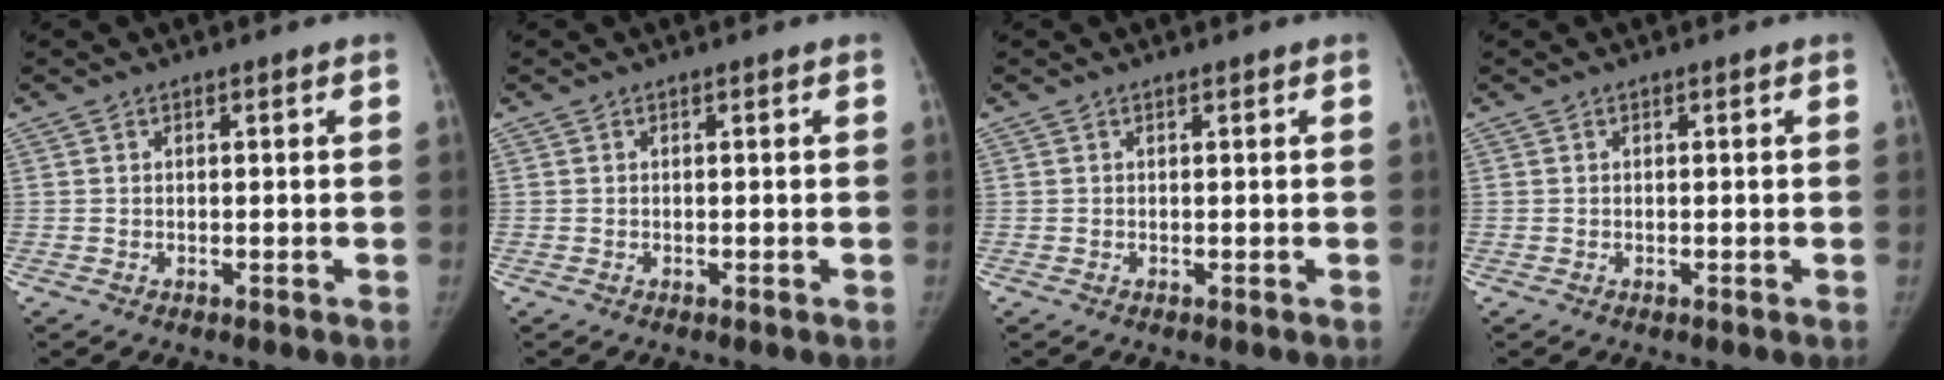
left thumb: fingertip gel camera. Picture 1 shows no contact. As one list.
[{"total": 0.0}, {"total": 0.0}, {"total": 0.0}]